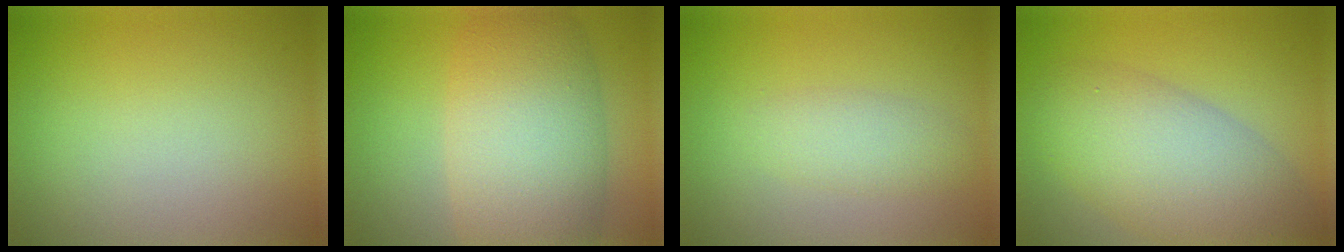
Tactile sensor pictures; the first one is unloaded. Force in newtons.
{"total": 10.1, "press": 10.0, "slide": 0.6}
{"total": 2.3, "press": 2.3, "slide": 0.0}
{"total": 8.1, "press": 8.1, "slide": 0.6}